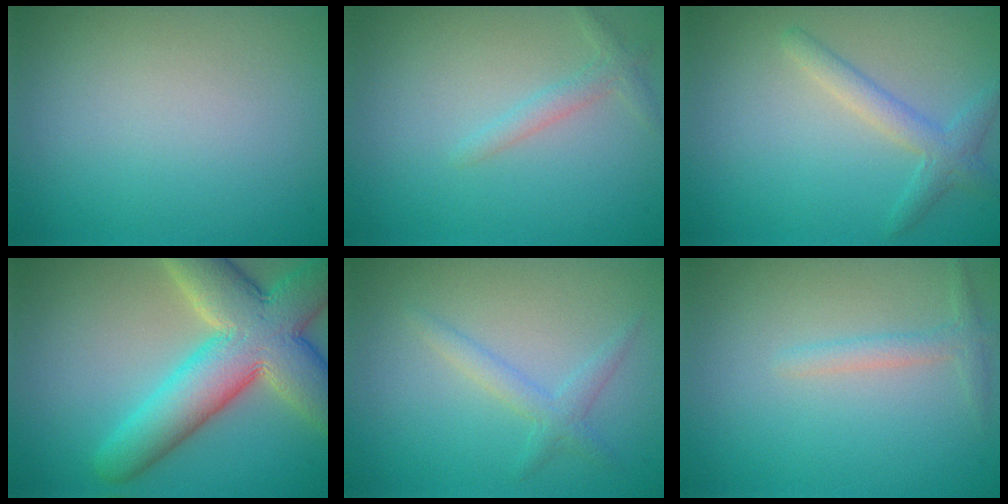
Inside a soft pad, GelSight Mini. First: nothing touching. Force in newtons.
{"total": 1.4, "press": 1.4, "slide": 0.1}
{"total": 2.4, "press": 2.4, "slide": 0.0}
{"total": 10.5, "press": 10.5, "slide": 0.6}
{"total": 1.7, "press": 1.7, "slide": 0.1}
{"total": 1.5, "press": 1.5, "slide": 0.0}